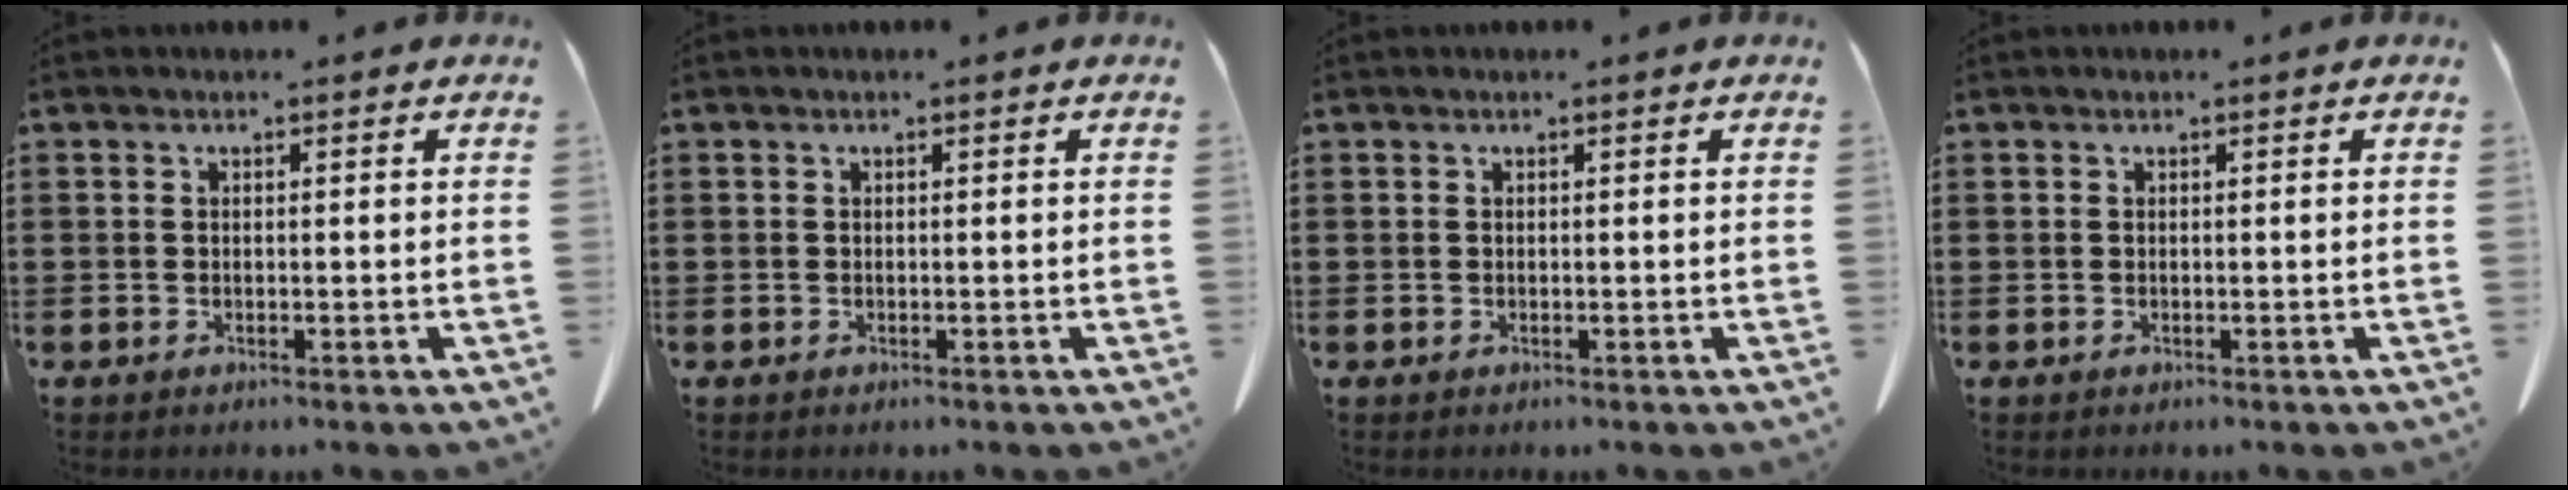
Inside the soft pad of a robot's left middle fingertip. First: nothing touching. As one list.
[{"total": 0.0}, {"total": 0.0}, {"total": 0.0}]